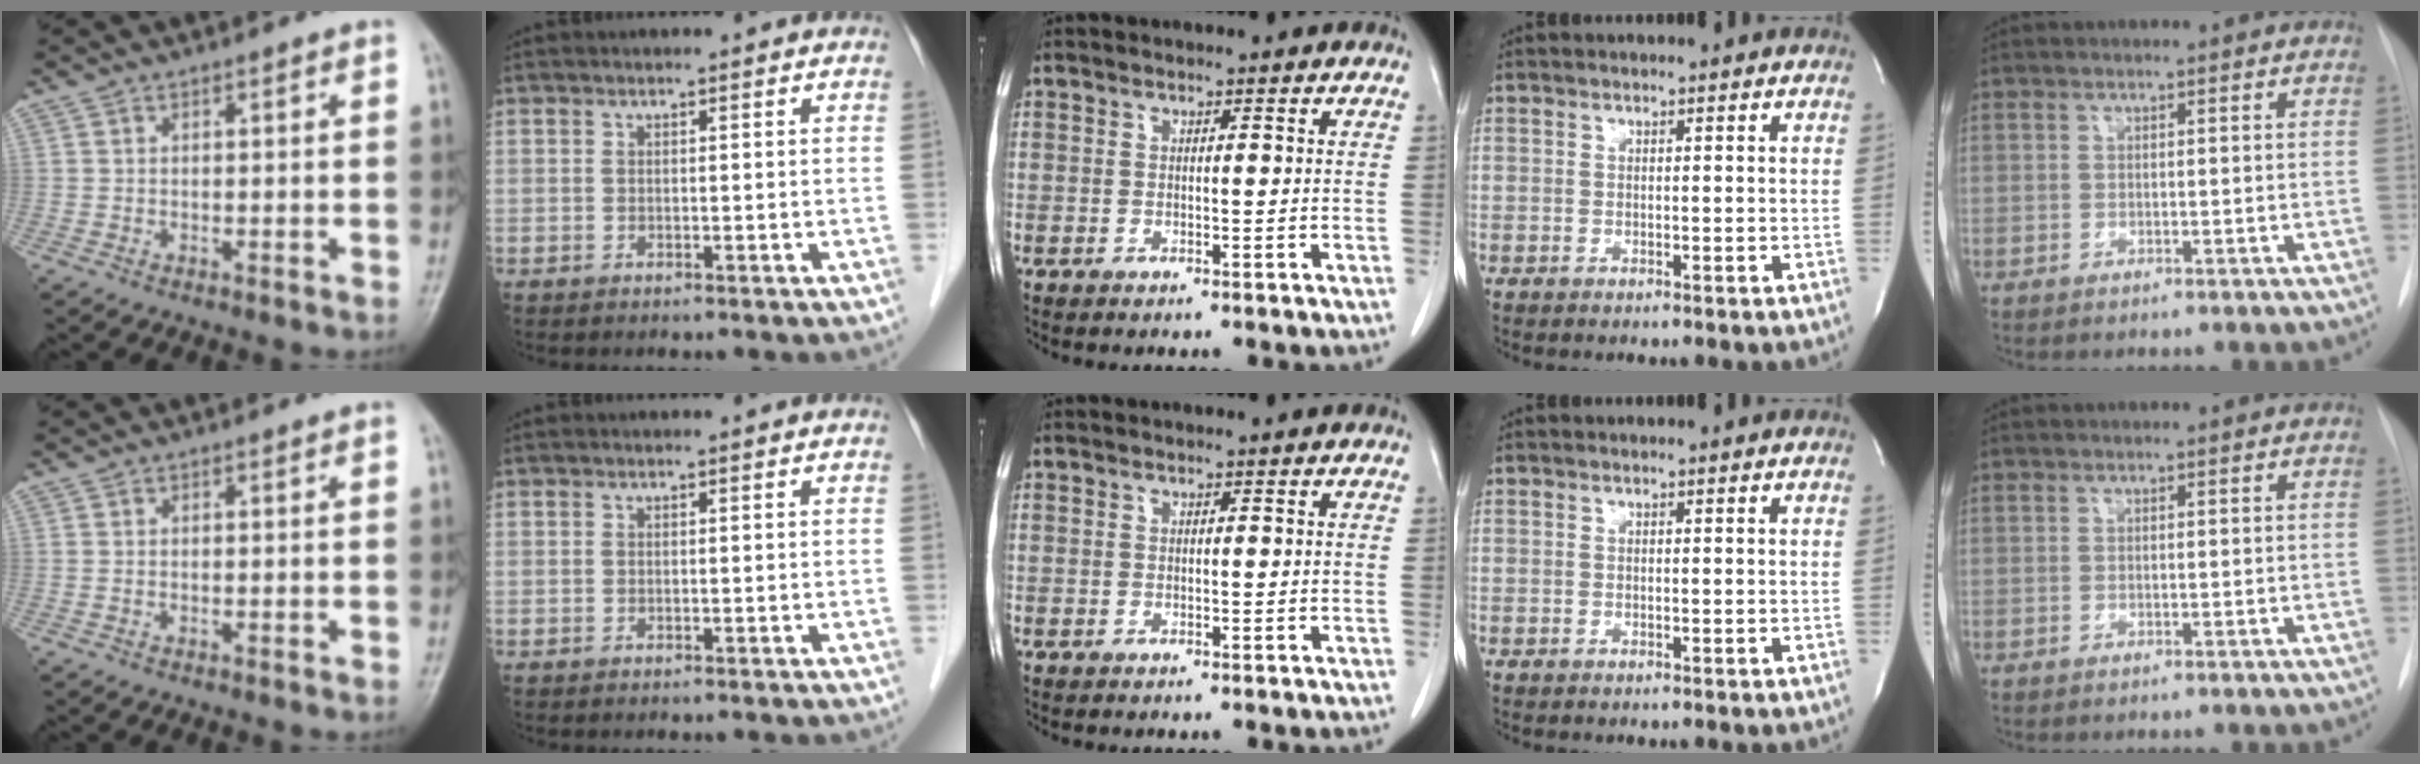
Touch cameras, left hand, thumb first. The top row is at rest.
{}